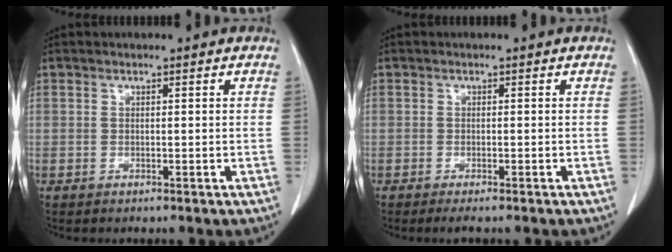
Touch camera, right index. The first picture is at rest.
{"total": 3.2, "force": [-2.6, 0.4, 1.8], "torque": [-0.018, -0.006, -0.032]}